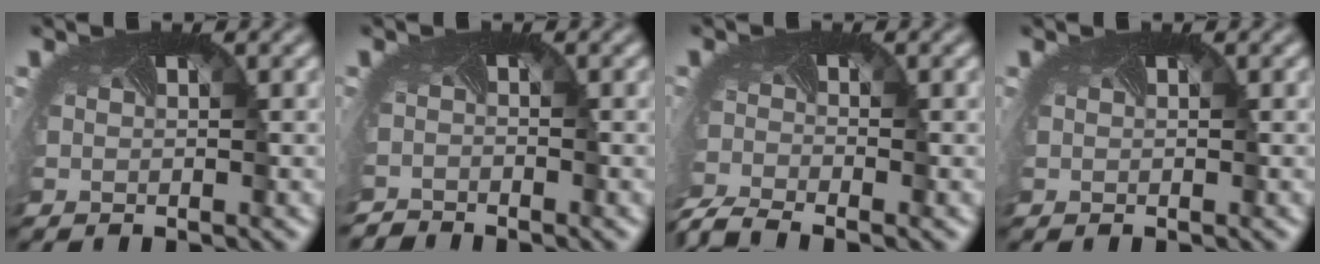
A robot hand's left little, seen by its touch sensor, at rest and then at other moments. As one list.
[{"total": 2.0, "force": [-1.9, -0.4, -0.7], "torque": [0.001, -0.017, -0.041]}, {"total": 4.3, "force": [-3.9, 0.7, 1.5], "torque": [-0.042, -0.028, -0.082]}, {"total": 0.0}]